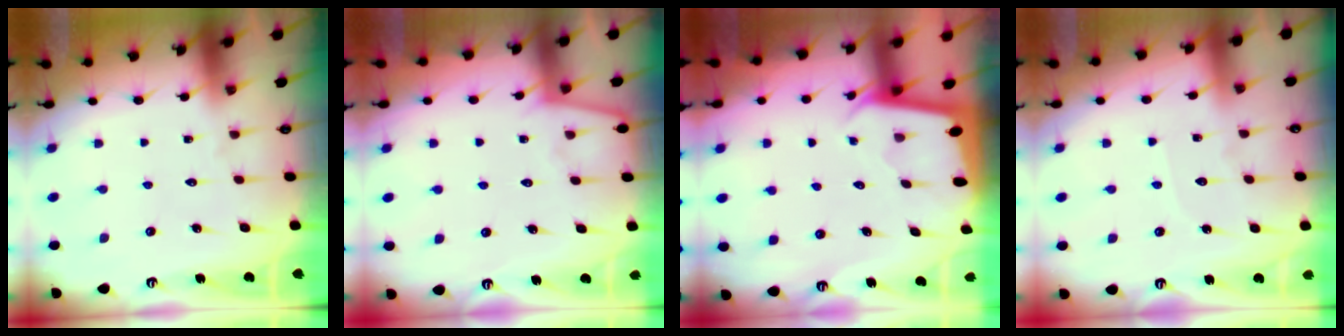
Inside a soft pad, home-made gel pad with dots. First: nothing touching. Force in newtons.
{"total": 2.7, "press": 2.7, "slide": 0.4}
{"total": 1.9, "press": 1.9, "slide": 0.1}
{"total": 3.7, "press": 3.7, "slide": 0.4}